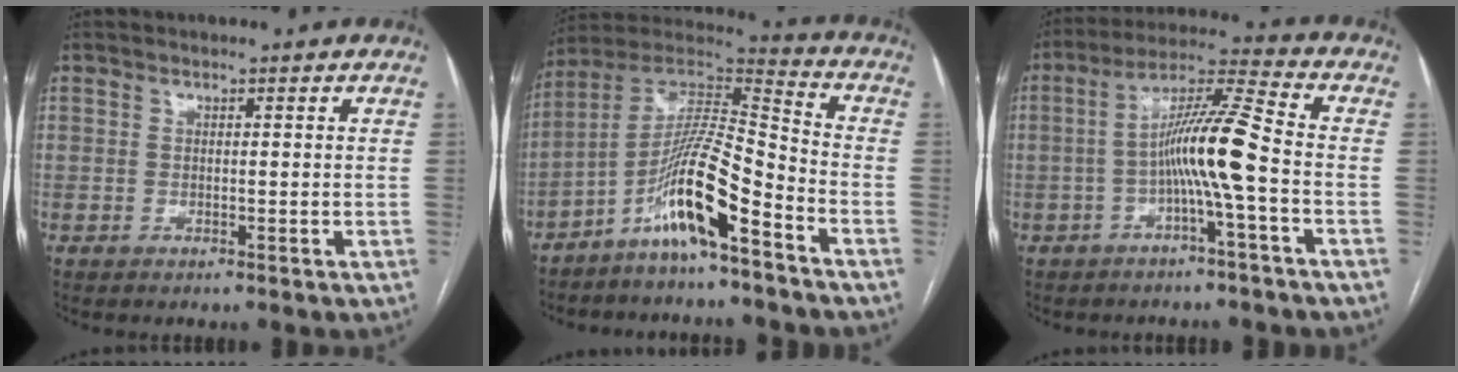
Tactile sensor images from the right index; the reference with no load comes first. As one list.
[{"total": 13.1, "force": [-7.5, 0.8, 10.7], "torque": [-0.208, 0.011, -0.145]}, {"total": 9.8, "force": [-2.3, -0.8, 9.5], "torque": [-0.174, 0.021, -0.046]}]